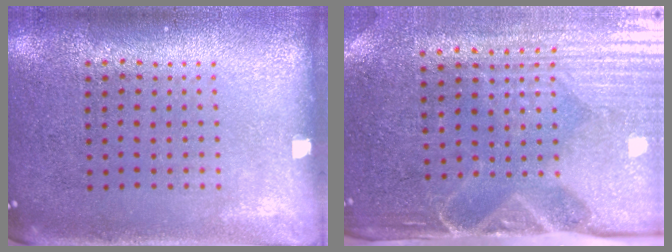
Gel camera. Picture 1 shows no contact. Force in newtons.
{"total": 4.7, "press": 4.1, "slide": 2.4}